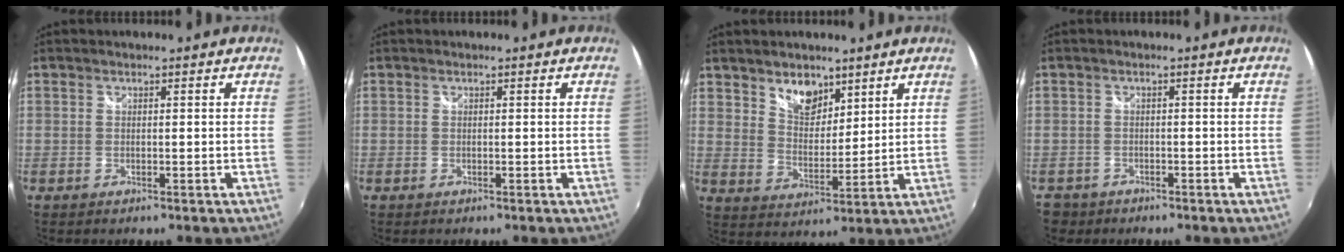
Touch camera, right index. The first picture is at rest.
{"total": 0.0}
{"total": 7.5, "force": [5.3, 4.2, 3.2], "torque": [-0.040, 0.003, 0.097]}
{"total": 3.5, "force": [-2.1, 2.7, 0.5], "torque": [-0.023, 0.000, -0.036]}